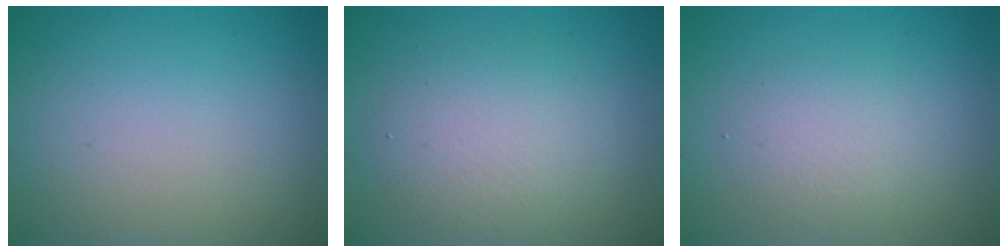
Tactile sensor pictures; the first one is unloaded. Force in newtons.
{"total": 4.0, "press": 4.0, "slide": 0.5}
{"total": 2.4, "press": 2.4, "slide": 0.4}